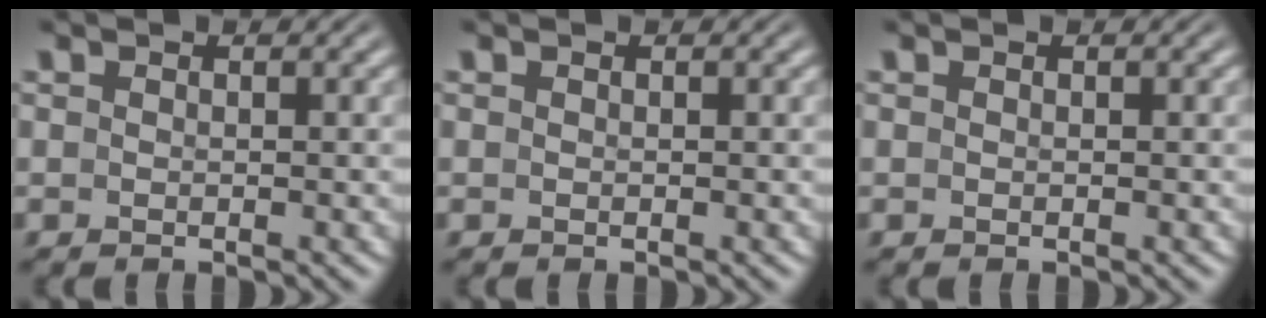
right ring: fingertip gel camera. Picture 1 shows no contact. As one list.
[{"total": 0.0}, {"total": 0.0}]